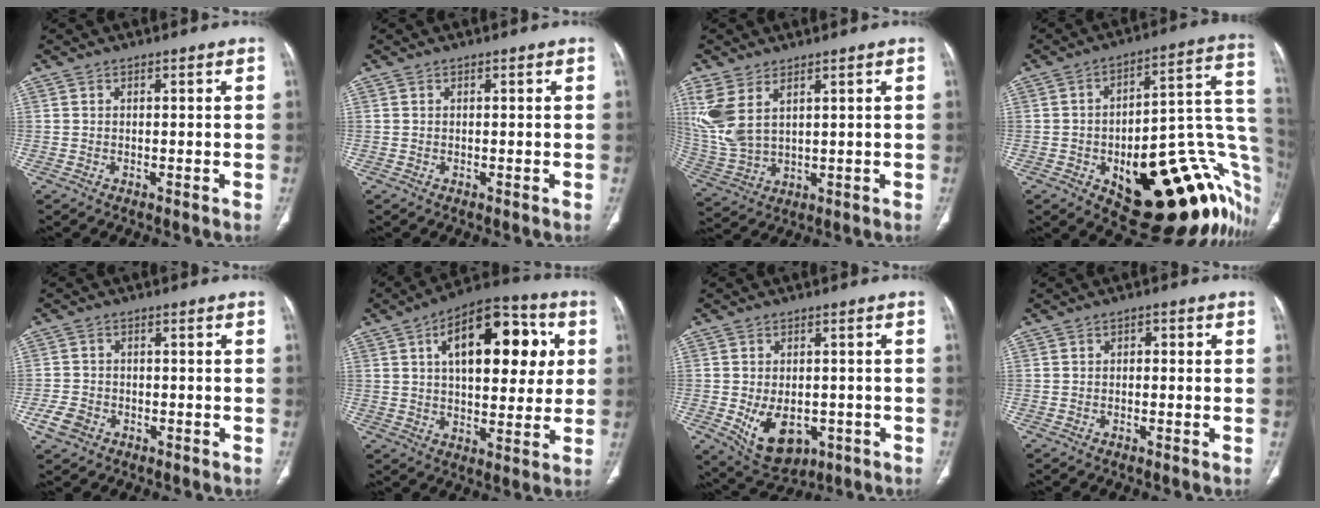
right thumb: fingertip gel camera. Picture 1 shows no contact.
{"total": 0.0}
{"total": 10.3, "force": [4.6, 5.5, 7.5], "torque": [-0.181, -0.010, 0.111]}
{"total": 30.4, "force": [-9.3, 12.8, 26.0], "torque": [-0.243, 0.056, -0.115]}
{"total": 4.1, "force": [-2.0, 3.1, 1.8], "torque": [-0.034, 0.013, -0.032]}
{"total": 21.0, "force": [5.8, 10.8, 17.1], "torque": [-0.208, 0.012, 0.078]}
{"total": 10.4, "force": [-3.0, 6.9, 7.1], "torque": [-0.098, 0.002, -0.025]}
{"total": 1.4, "force": [-0.1, 1.1, 0.9], "torque": [-0.004, 0.005, -0.007]}